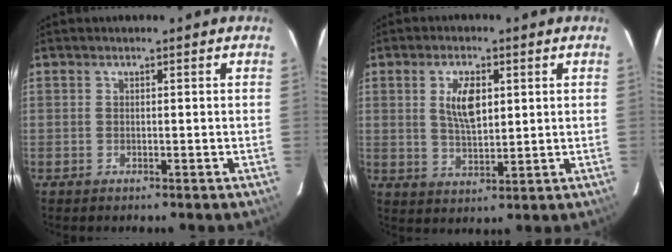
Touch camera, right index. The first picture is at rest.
{"total": 6.9, "force": [1.9, 3.2, 5.7], "torque": [-0.104, 0.003, 0.040]}